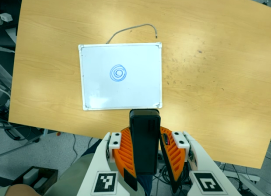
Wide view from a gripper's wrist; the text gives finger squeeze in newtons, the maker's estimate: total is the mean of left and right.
{"total": 8.6, "left": 7.4, "right": 9.8}